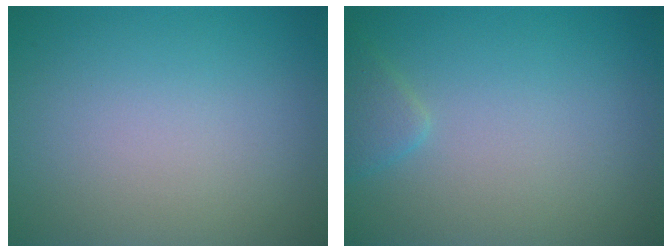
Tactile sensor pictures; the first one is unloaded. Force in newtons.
{"total": 1.4, "press": 1.4, "slide": 0.1}